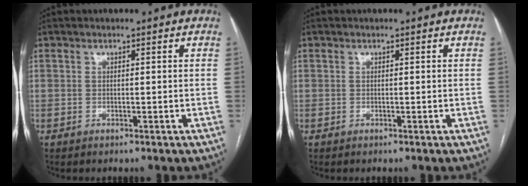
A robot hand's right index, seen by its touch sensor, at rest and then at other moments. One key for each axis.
{"total": 0.0}